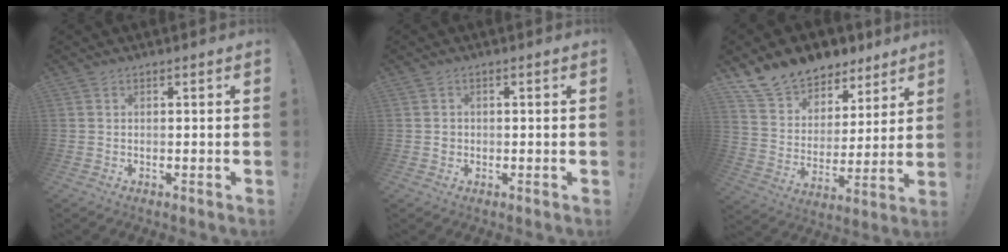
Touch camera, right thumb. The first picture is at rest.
{"total": 1.8, "force": [-0.3, 1.7, 0.6], "torque": [-0.002, 0.003, -0.008]}
{"total": 12.6, "force": [10.4, 6.5, 2.6], "torque": [-0.059, -0.084, 0.196]}